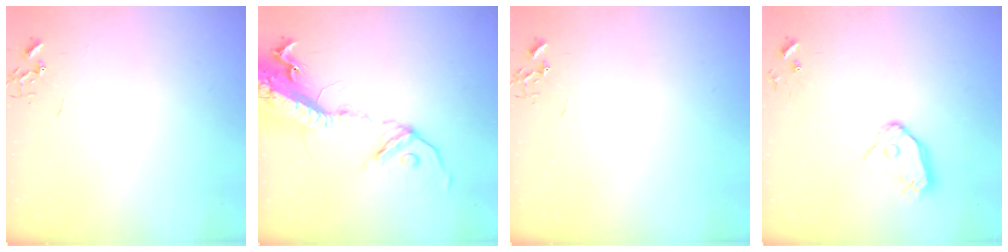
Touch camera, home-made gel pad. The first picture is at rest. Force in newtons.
{"total": 21.7, "press": 21.1, "slide": 5.1}
{"total": 0.0}
{"total": 9.6, "press": 9.6, "slide": 1.0}